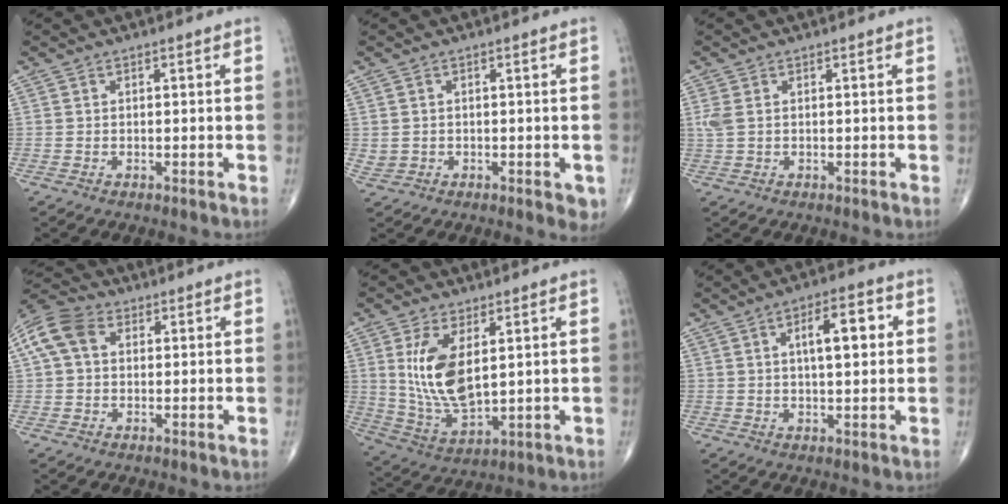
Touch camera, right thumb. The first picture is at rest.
{"total": 4.7, "force": [-0.7, 3.3, 3.2], "torque": [-0.027, 0.002, 0.001]}
{"total": 2.3, "force": [0.5, 1.3, 1.9], "torque": [-0.061, 0.010, 0.015]}
{"total": 8.6, "force": [2.1, 6.2, 5.6], "torque": [-0.119, 0.027, 0.032]}
{"total": 12.6, "force": [3.0, 6.0, 10.6], "torque": [-0.202, -0.023, 0.074]}
{"total": 8.3, "force": [2.0, 3.1, 7.4], "torque": [-0.096, 0.005, 0.026]}